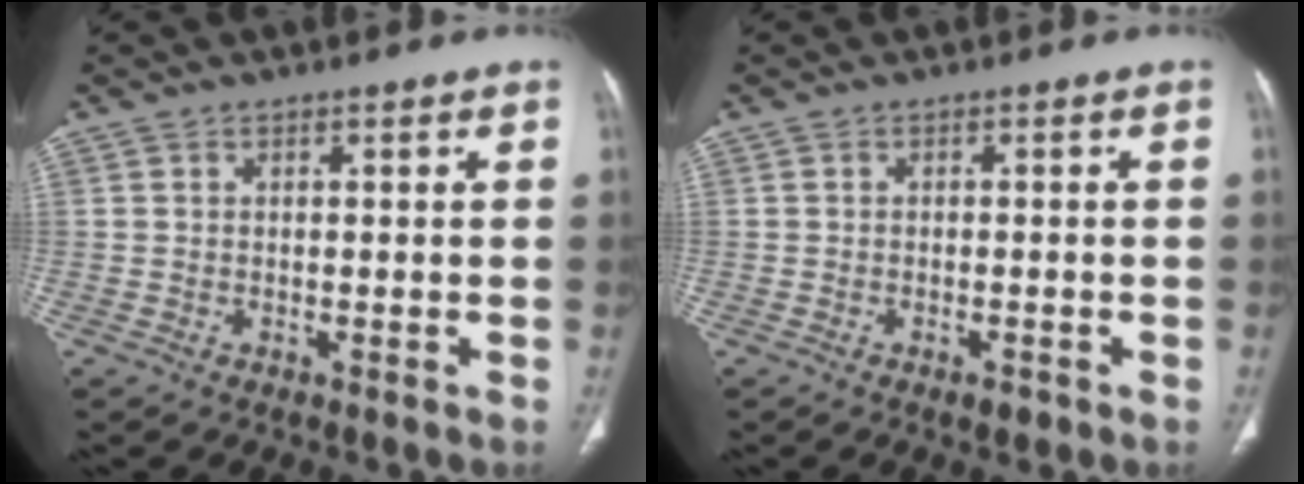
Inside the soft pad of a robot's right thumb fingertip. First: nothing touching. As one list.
[{"total": 1.7, "force": [-1.0, 0.7, 1.2], "torque": [-0.018, 0.001, -0.014]}]